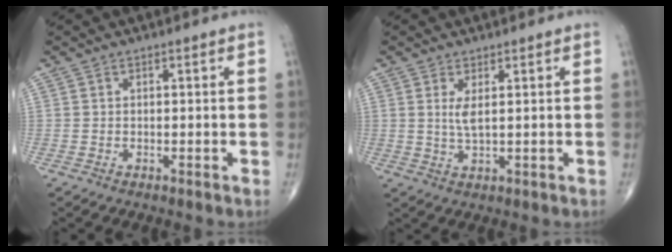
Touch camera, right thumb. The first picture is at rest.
{"total": 2.9, "force": [0.8, 0.7, 2.7], "torque": [-0.059, -0.012, 0.023]}